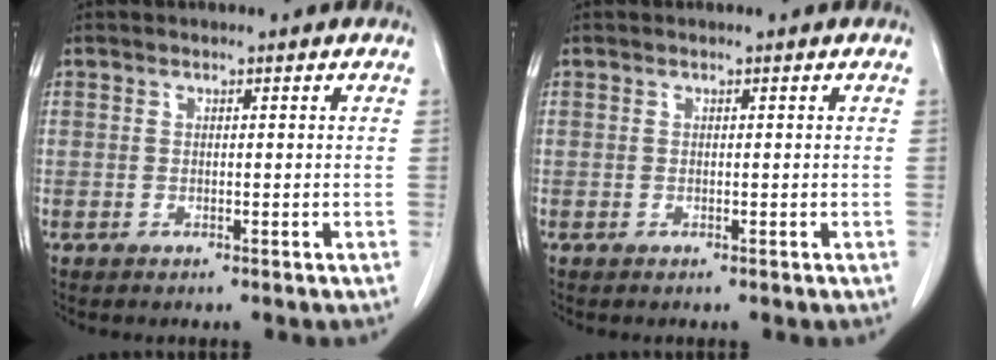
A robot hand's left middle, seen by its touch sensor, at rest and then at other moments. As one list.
[{"total": 0.0}]